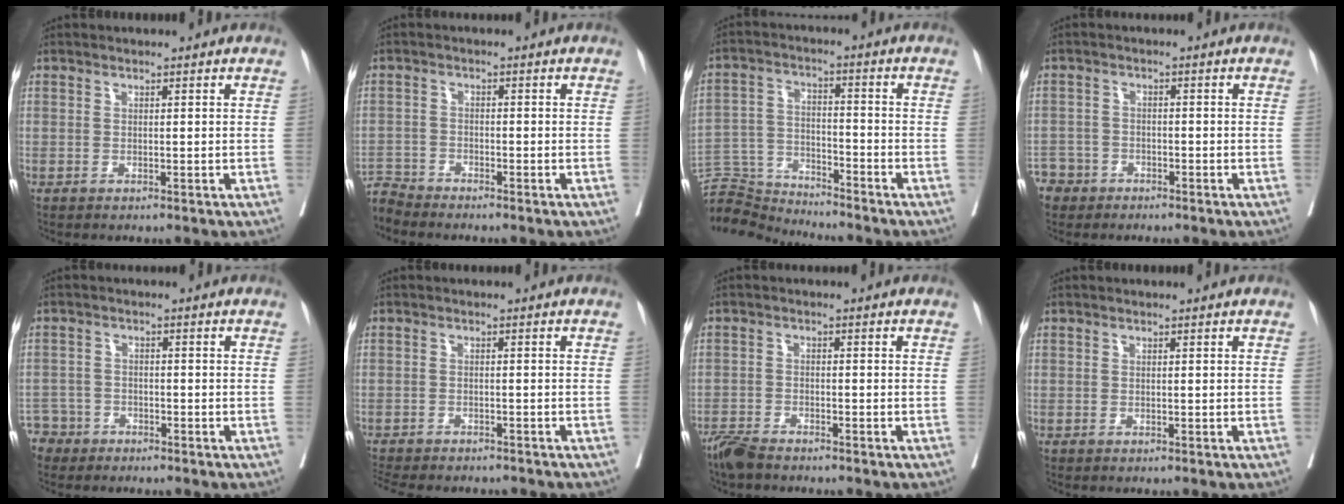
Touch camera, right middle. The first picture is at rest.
{"total": 3.4, "force": [-3.3, -0.4, -0.9], "torque": [0.023, -0.012, -0.064]}
{"total": 8.4, "force": [-8.4, -0.1, -1.0], "torque": [0.017, 0.016, -0.158]}
{"total": 4.2, "force": [-3.1, 2.9, -0.5], "torque": [0.010, 0.008, -0.062]}
{"total": 4.1, "force": [-3.2, 2.5, -0.8], "torque": [0.019, 0.006, -0.066]}
{"total": 12.0, "force": [-10.7, 3.0, 4.5], "torque": [-0.086, -0.009, -0.139]}
{"total": 3.6, "force": [-3.3, 0.6, 1.4], "torque": [-0.025, -0.010, -0.064]}
{"total": 0.0}